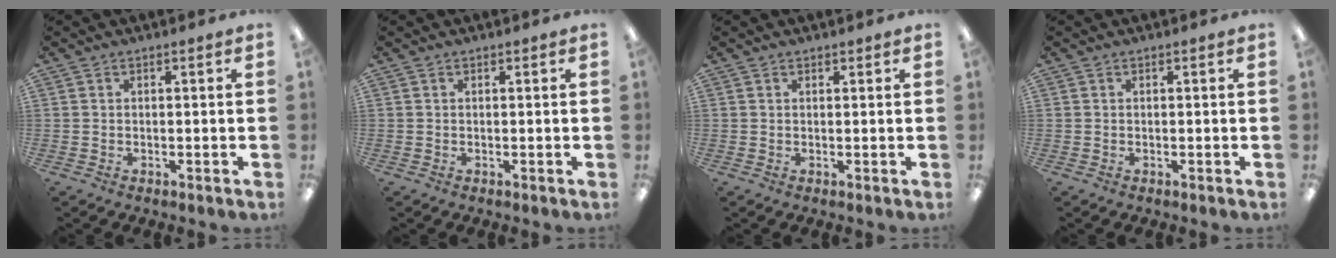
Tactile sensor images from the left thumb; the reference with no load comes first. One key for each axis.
{"total": 0.0}
{"total": 0.7, "fx": 0.6, "fy": 0.4, "fz": 0.1, "tx": -0.002, "ty": 0.001, "tz": 0.011}
{"total": 0.0}